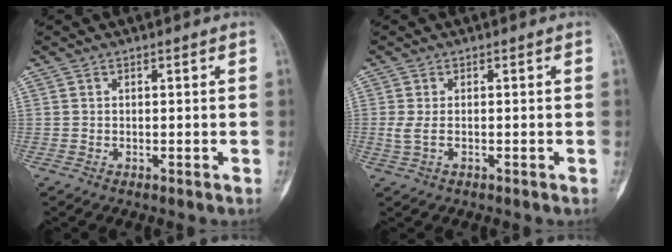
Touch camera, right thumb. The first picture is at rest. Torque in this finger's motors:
{"motor_torque": [0.11, -0.44, 0.22, 0.11, -0.05]}